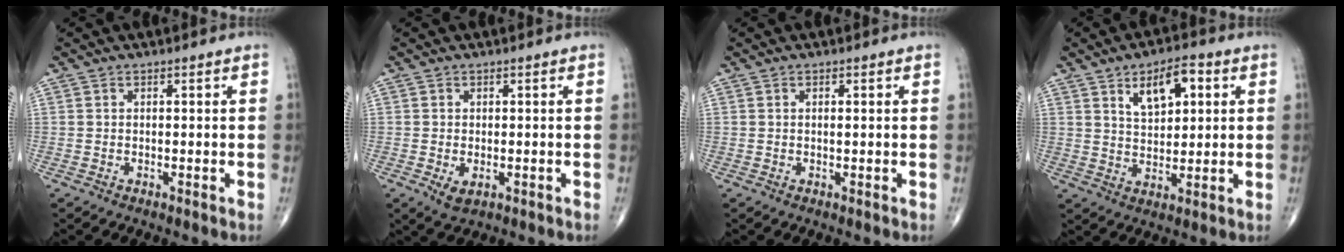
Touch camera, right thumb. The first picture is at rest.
{"total": 3.0, "force": [-0.8, 1.8, 2.2], "torque": [-0.038, -0.005, -0.007]}
{"total": 0.7, "force": [0.1, 0.1, 0.7], "torque": [-0.015, 0.004, 0.002]}
{"total": 8.8, "force": [3.6, 4.4, 6.8], "torque": [-0.083, -0.011, 0.057]}